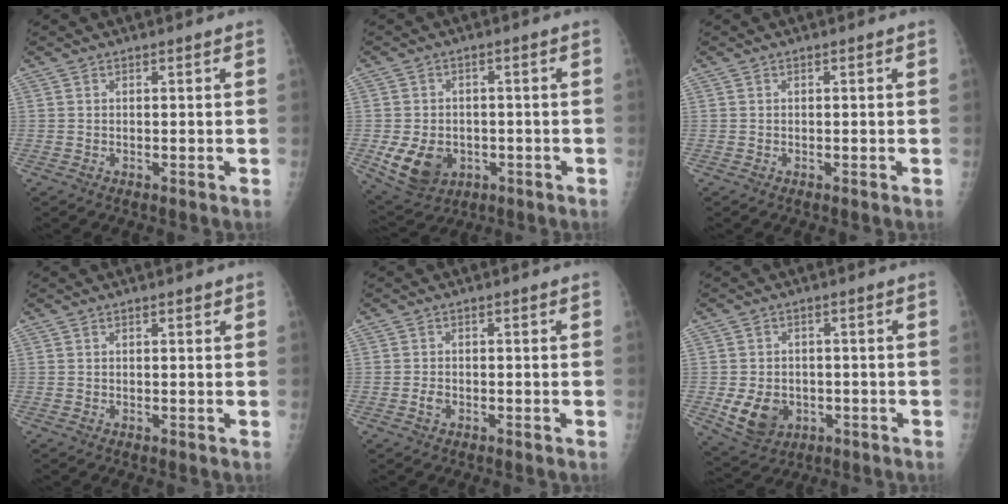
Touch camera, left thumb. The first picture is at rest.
{"total": 9.3, "force": [-2.8, 7.2, 5.3], "torque": [-0.083, 0.006, -0.031]}
{"total": 0.0}
{"total": 0.8, "force": [0.6, 0.4, 0.5], "torque": [-0.002, -0.001, 0.007]}
{"total": 1.4, "force": [-0.8, 1.0, 0.7], "torque": [-0.014, 0.004, -0.016]}
{"total": 7.8, "force": [-2.2, 6.2, 4.3], "torque": [-0.061, 0.006, -0.021]}